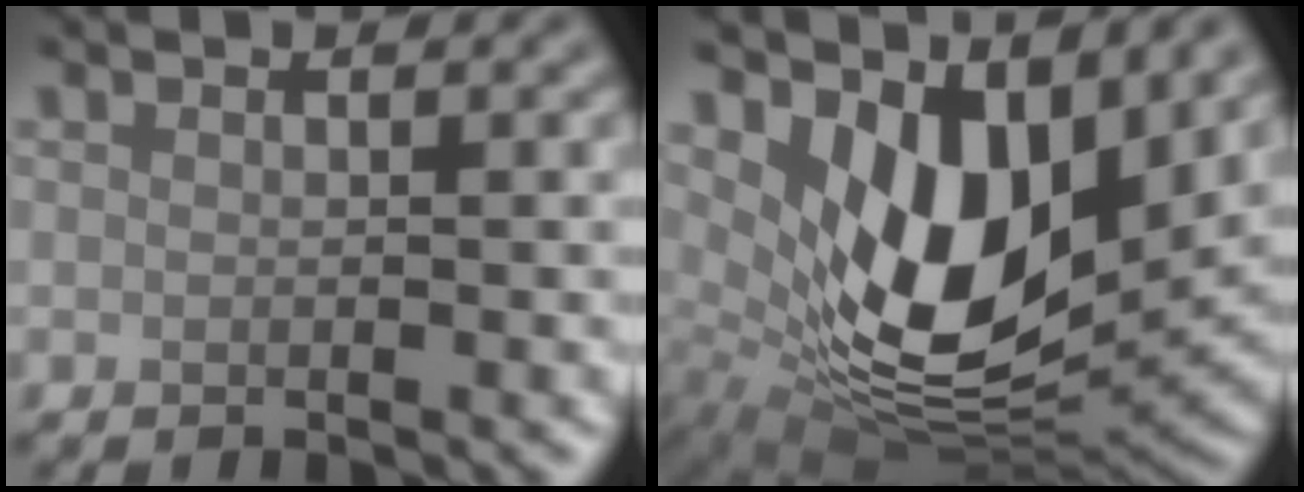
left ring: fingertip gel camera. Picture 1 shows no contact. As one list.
[{"total": 11.2, "force": [3.6, 6.1, 8.6], "torque": [-0.151, -0.029, 0.073]}]